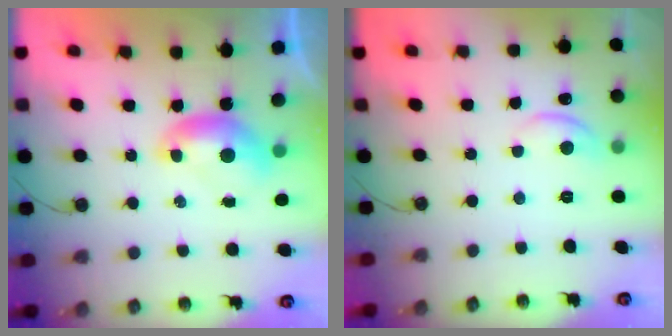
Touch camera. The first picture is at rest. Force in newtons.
{"total": 3.7, "press": 3.6, "slide": 0.5}